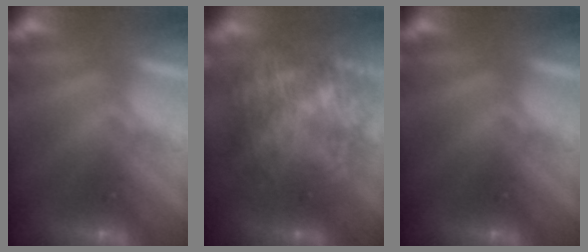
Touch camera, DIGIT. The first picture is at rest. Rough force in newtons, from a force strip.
{"total": 7.1}
{"total": 0.0}